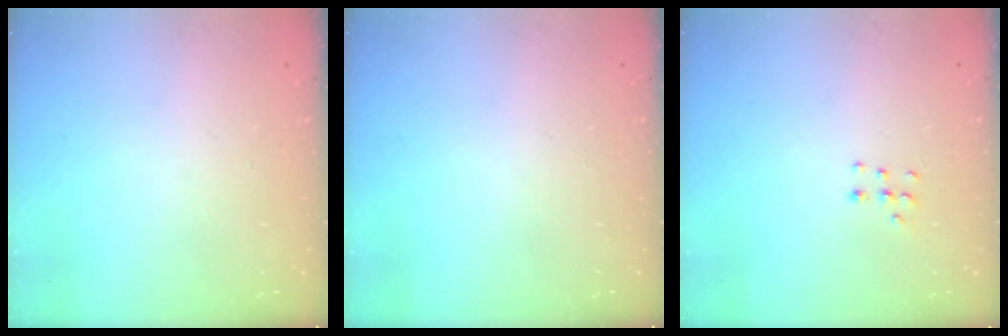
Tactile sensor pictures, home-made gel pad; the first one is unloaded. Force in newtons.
{"total": 0.0}
{"total": 4.4, "press": 4.3, "slide": 0.9}